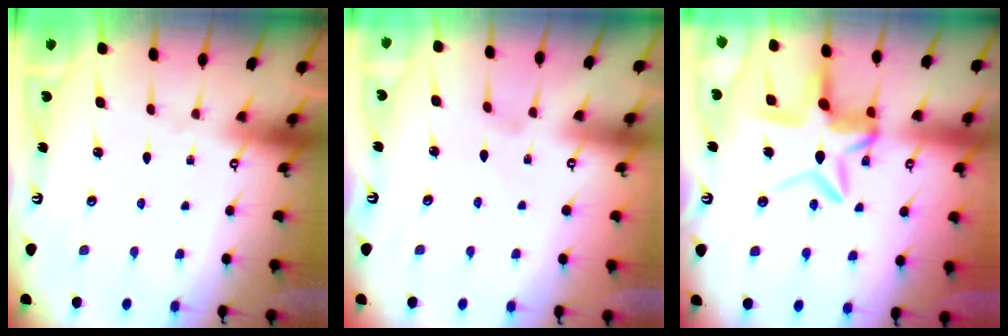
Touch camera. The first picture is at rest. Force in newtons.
{"total": 0.0}
{"total": 11.1, "press": 11.0, "slide": 1.1}